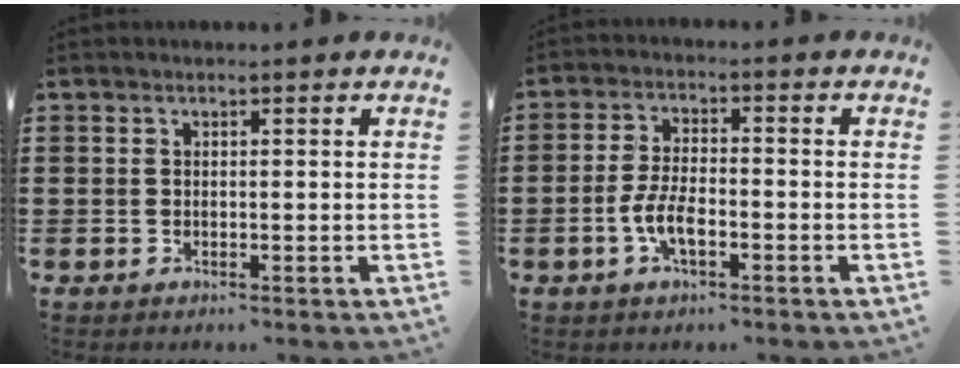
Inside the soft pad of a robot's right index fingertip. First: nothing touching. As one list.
[{"total": 5.3, "force": [-2.0, 1.9, 4.5], "torque": [-0.106, -0.005, -0.043]}]